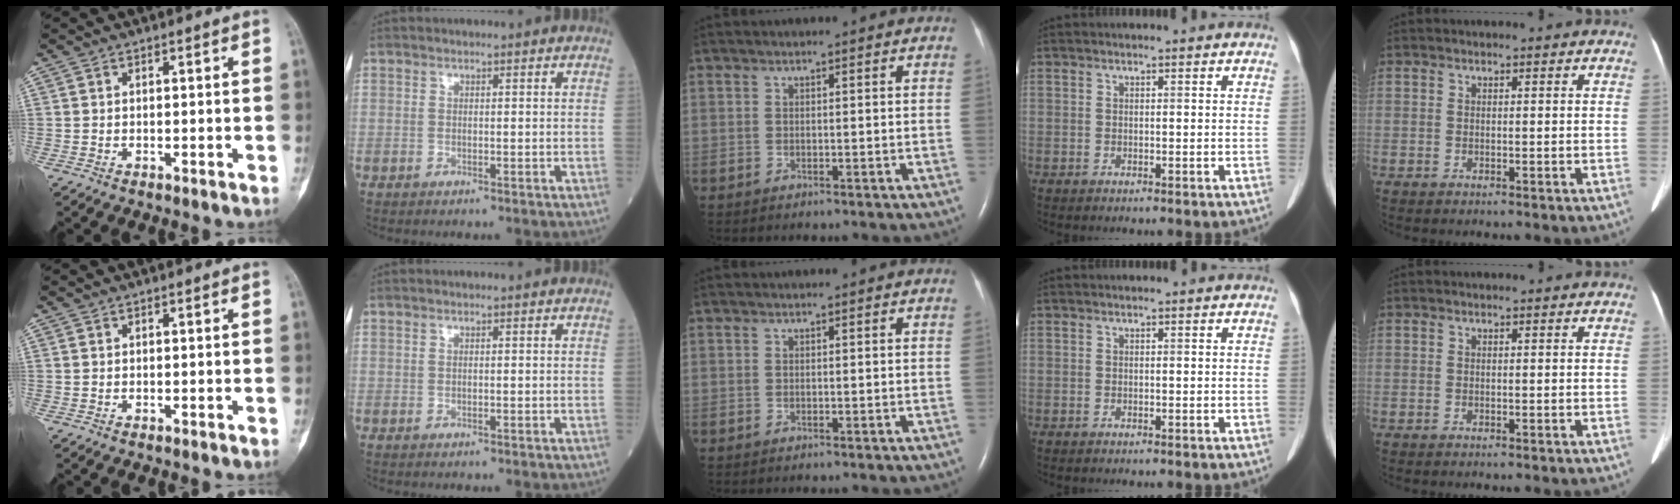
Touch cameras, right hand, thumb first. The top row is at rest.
{}